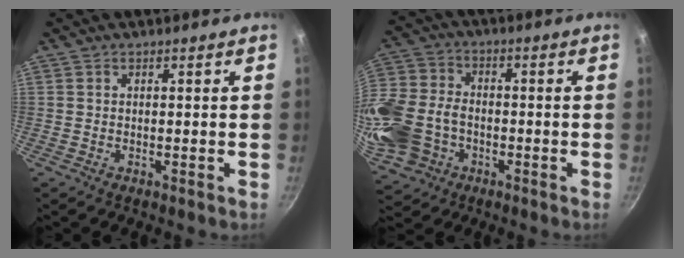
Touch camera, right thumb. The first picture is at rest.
{"total": 20.0, "force": [-5.6, 15.5, 11.4], "torque": [-0.271, 0.033, -0.105]}